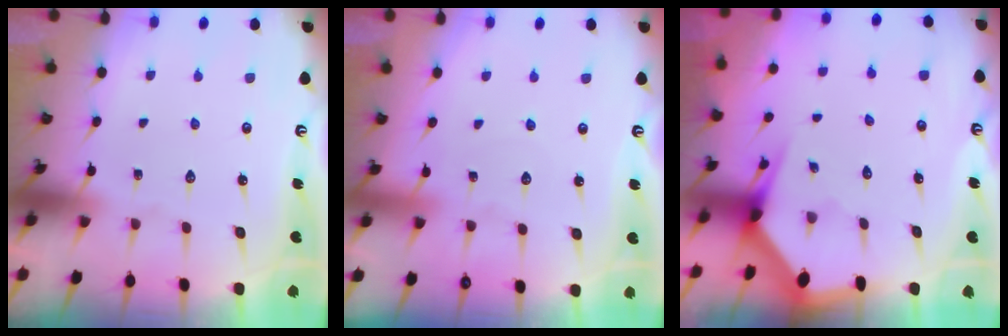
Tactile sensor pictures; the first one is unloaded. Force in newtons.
{"total": 2.7, "press": 2.7, "slide": 0.3}
{"total": 3.1, "press": 3.1, "slide": 0.4}